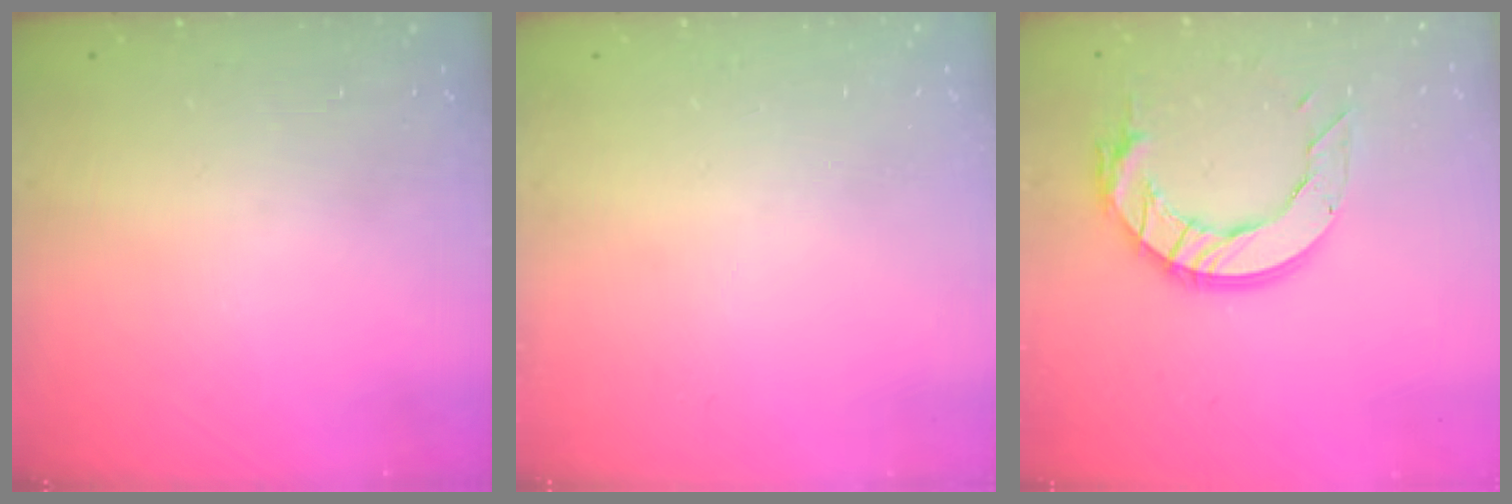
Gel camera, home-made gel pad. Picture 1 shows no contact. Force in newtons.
{"total": 0.0}
{"total": 13.0, "press": 12.9, "slide": 1.2}